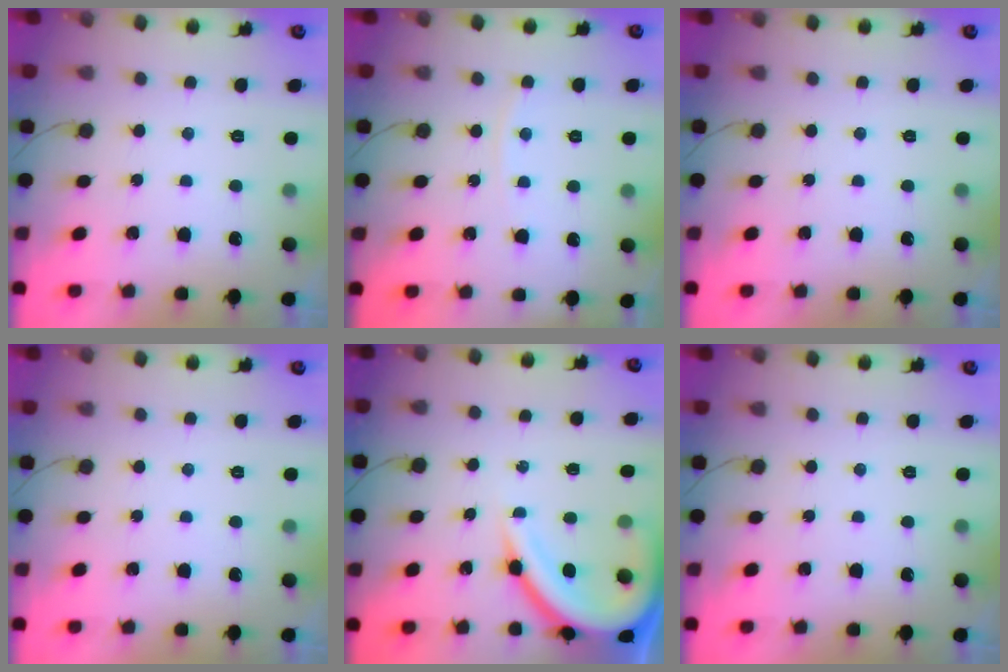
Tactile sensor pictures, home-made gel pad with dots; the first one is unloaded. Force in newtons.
{"total": 3.4, "press": 3.3, "slide": 0.4}
{"total": 0.0}
{"total": 0.0}
{"total": 13.4, "press": 13.3, "slide": 1.4}
{"total": 0.0}